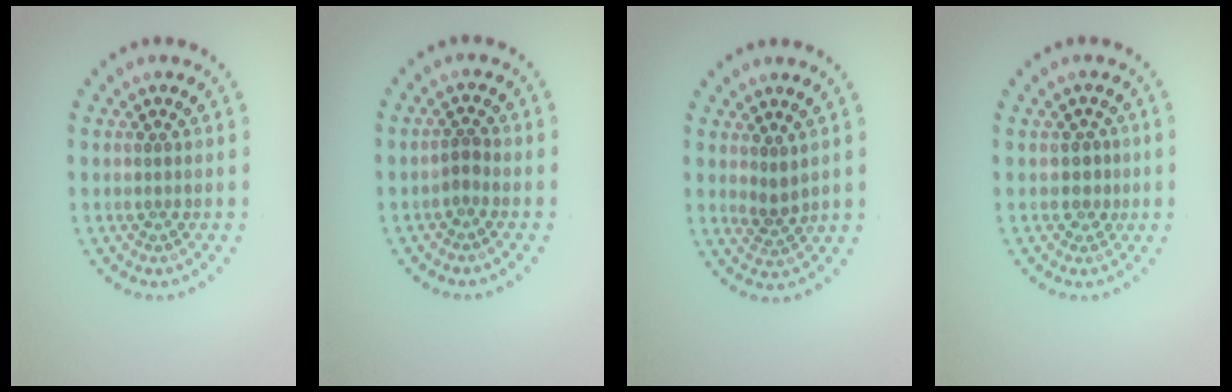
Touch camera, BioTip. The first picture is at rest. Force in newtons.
{"total": 1.2, "press": 0.9, "slide": 0.8}
{"total": 1.6, "press": 1.4, "slide": 0.9}
{"total": 1.8, "press": 1.4, "slide": 1.2}